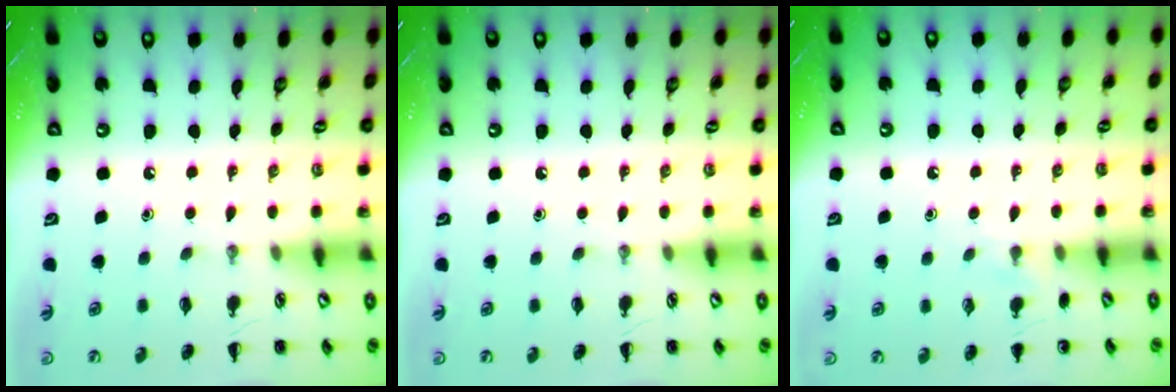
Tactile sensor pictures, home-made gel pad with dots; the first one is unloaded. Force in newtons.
{"total": 0.0}
{"total": 3.9, "press": 3.7, "slide": 1.3}